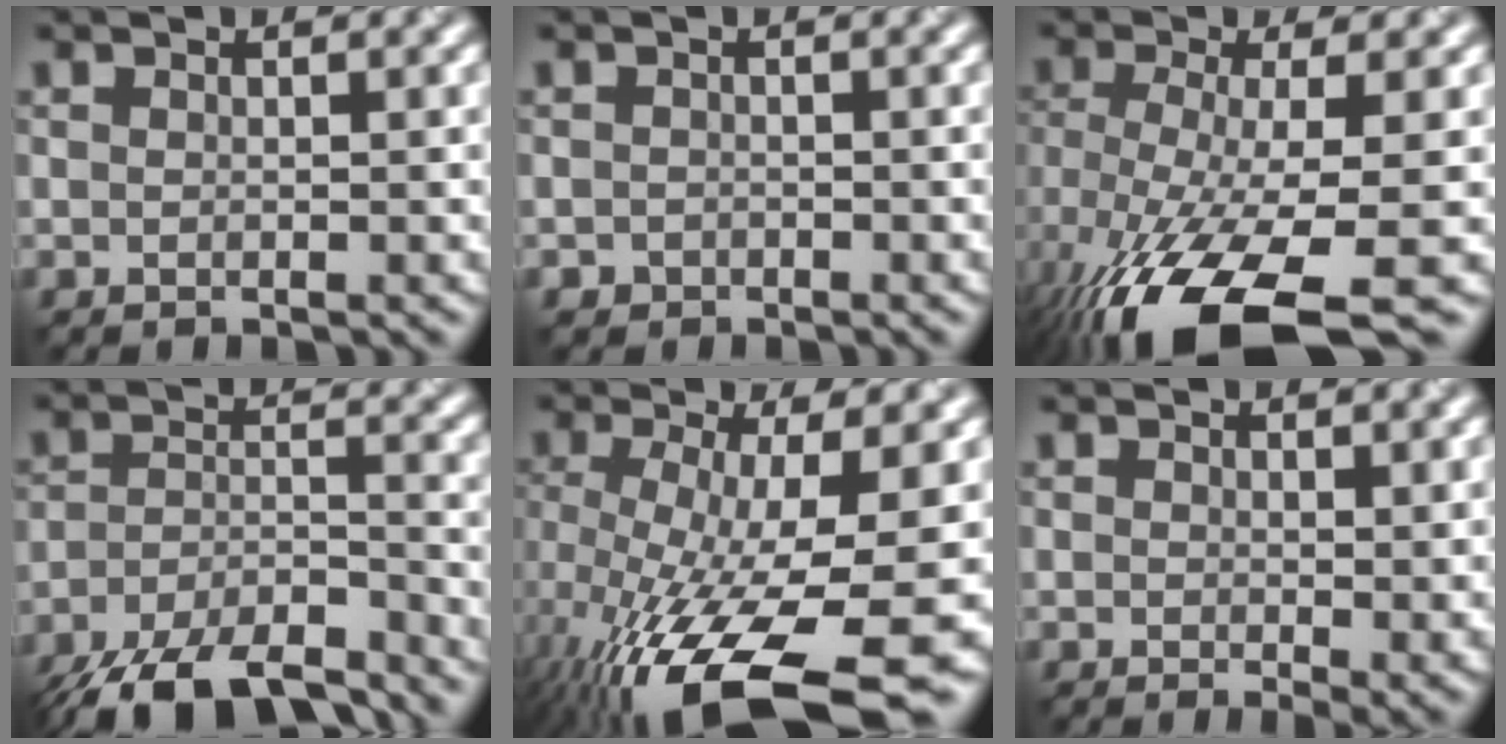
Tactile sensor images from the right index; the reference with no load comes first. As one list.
[{"total": 0.7, "force": [-0.4, 0.5, -0.1], "torque": [0.007, -0.003, -0.007]}, {"total": 11.8, "force": [-6.9, 3.3, 9.0], "torque": [-0.178, -0.022, -0.113]}, {"total": 10.2, "force": [-8.5, 2.7, 4.8], "torque": [-0.088, -0.014, -0.142]}, {"total": 15.6, "force": [-6.5, 5.4, 13.1], "torque": [-0.242, -0.036, -0.098]}, {"total": 2.0, "force": [0.4, 0.6, 1.9], "torque": [-0.021, -0.013, 0.009]}]